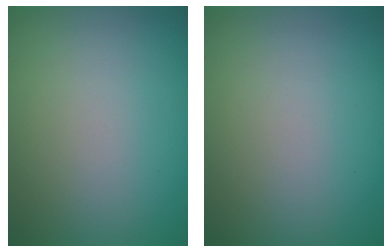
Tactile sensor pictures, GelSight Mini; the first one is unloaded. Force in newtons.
{"total": 0.0}